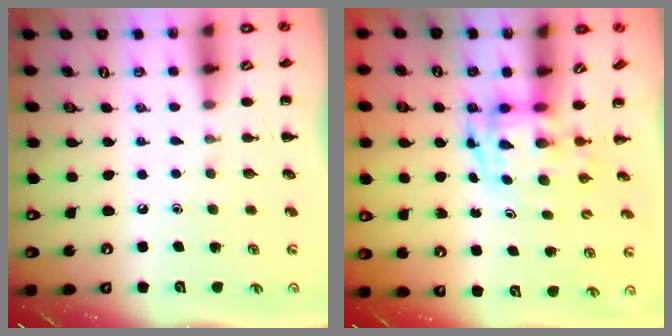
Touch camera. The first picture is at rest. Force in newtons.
{"total": 3.3, "press": 3.3, "slide": 0.7}